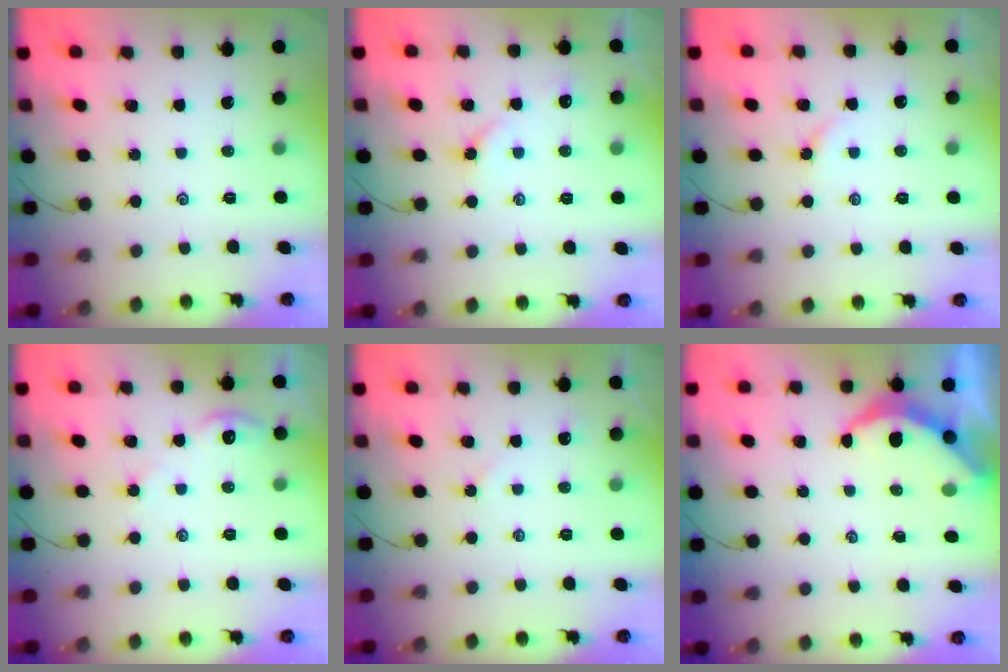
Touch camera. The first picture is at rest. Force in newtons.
{"total": 3.9, "press": 3.8, "slide": 0.6}
{"total": 1.8, "press": 1.8, "slide": 0.4}
{"total": 3.1, "press": 3.0, "slide": 0.4}
{"total": 3.8, "press": 3.8, "slide": 0.4}
{"total": 6.1, "press": 6.1, "slide": 0.3}